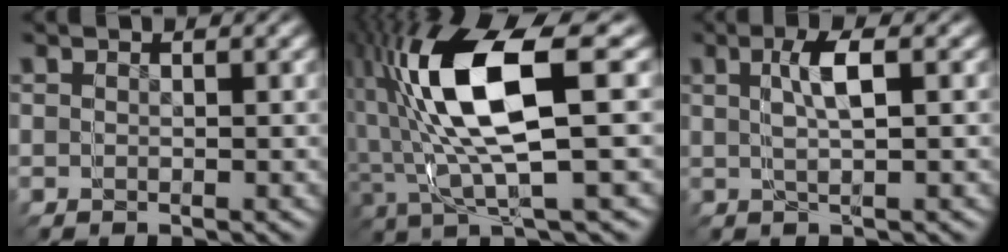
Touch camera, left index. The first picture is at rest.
{"total": 11.5, "force": [1.3, 6.9, 9.2], "torque": [-0.199, -0.007, 0.030]}
{"total": 1.1, "force": [0.5, -0.9, 0.2], "torque": [-0.023, 0.008, 0.006]}